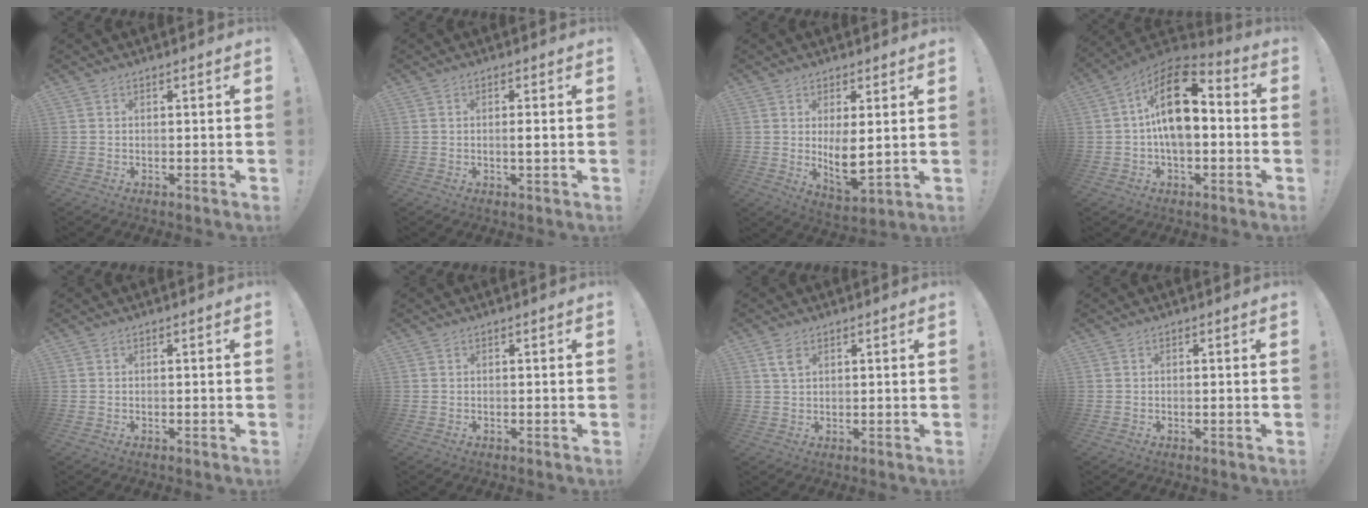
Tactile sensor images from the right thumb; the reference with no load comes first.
{"total": 1.6, "force": [-0.2, 0.0, 1.5], "torque": [-0.019, -0.004, -0.007]}
{"total": 8.4, "force": [1.8, 3.5, 7.4], "torque": [-0.104, -0.029, 0.035]}
{"total": 17.5, "force": [1.5, 10.1, 14.2], "torque": [-0.230, 0.006, 0.025]}
{"total": 0.0}
{"total": 0.0}
{"total": 3.7, "force": [1.9, 2.1, 2.3], "torque": [-0.033, -0.003, 0.034]}
{"total": 0.0}